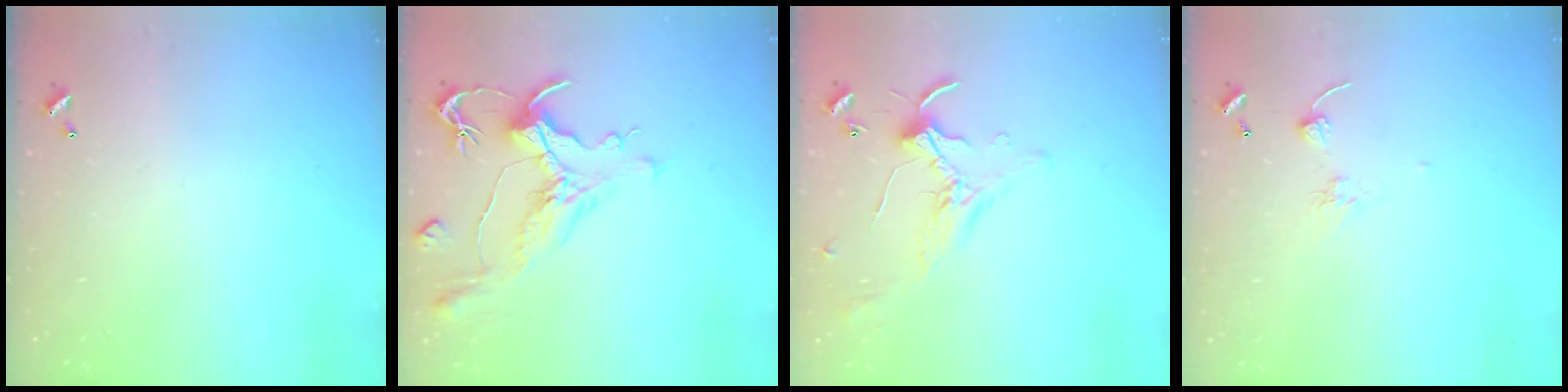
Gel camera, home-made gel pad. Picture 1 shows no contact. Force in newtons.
{"total": 1.1, "press": 0.0, "slide": 1.1}
{"total": 0.8, "press": 0.7, "slide": 0.4}
{"total": 1.7, "press": 1.5, "slide": 0.7}